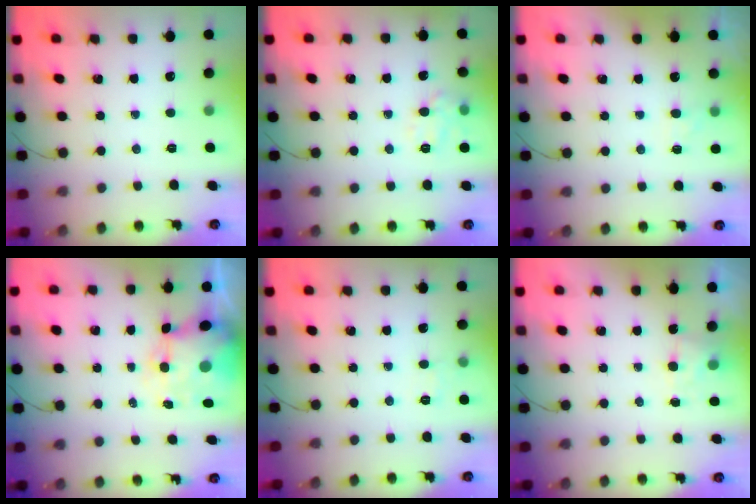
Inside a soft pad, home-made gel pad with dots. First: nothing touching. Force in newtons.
{"total": 9.4, "press": 9.4, "slide": 0.6}
{"total": 3.8, "press": 3.6, "slide": 1.3}
{"total": 8.5, "press": 8.2, "slide": 2.2}
{"total": 4.6, "press": 4.4, "slide": 1.2}
{"total": 4.0, "press": 3.8, "slide": 1.2}